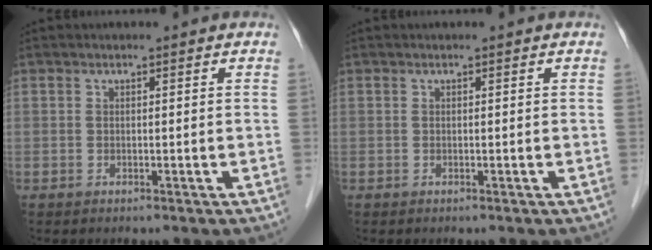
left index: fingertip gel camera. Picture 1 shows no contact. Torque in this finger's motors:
{"motor_torque": [-0.01, 0.00, 0.00, 0.00]}